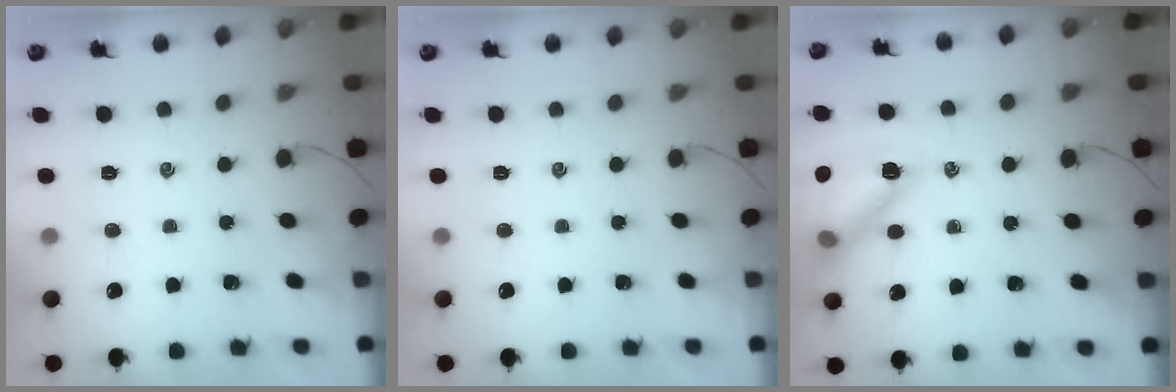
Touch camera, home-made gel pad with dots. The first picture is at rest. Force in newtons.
{"total": 0.0}
{"total": 15.0, "press": 15.0, "slide": 1.2}